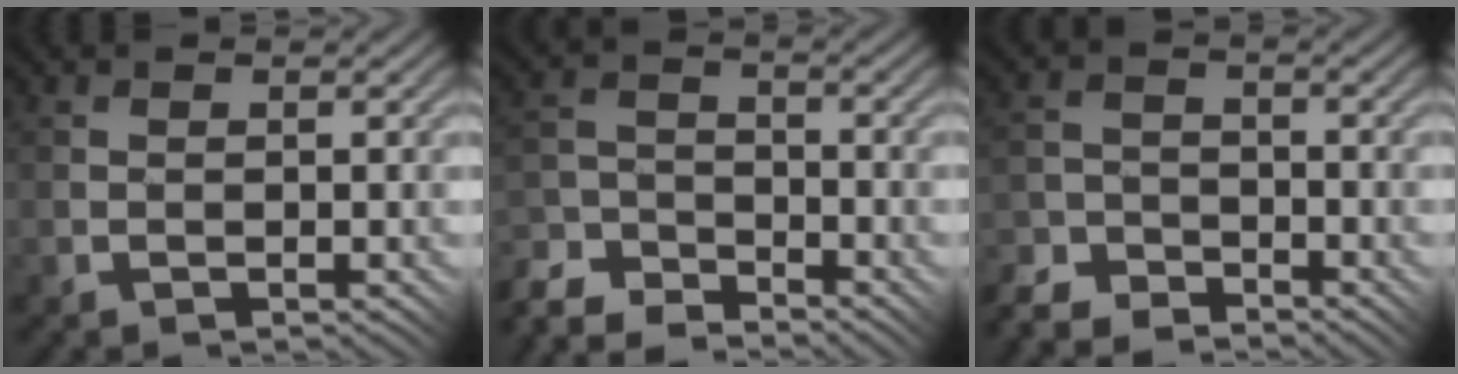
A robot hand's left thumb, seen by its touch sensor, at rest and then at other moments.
{"total": 8.0, "force": [-7.2, 2.5, 2.5], "torque": [-0.058, -0.007, -0.137]}
{"total": 6.5, "force": [-6.0, 2.1, 1.3], "torque": [-0.025, -0.001, -0.115]}